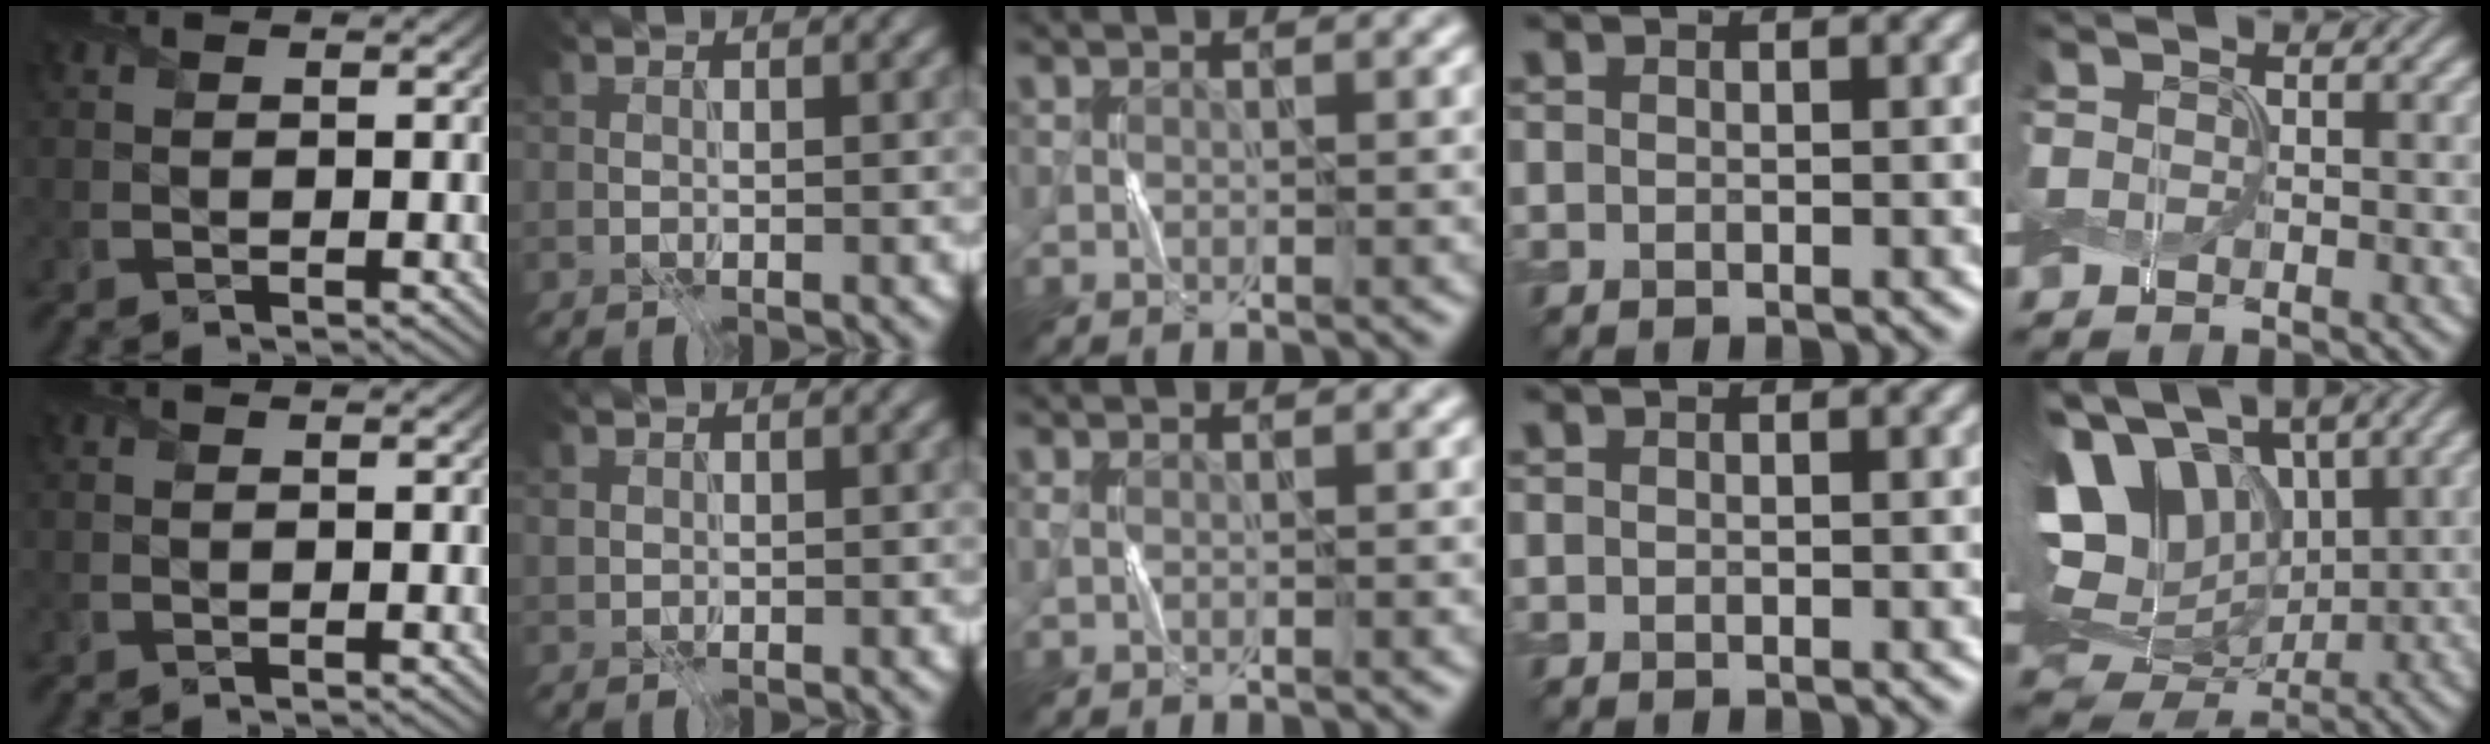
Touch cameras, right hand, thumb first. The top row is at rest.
{"index": {"total": 0.8, "force": [0.1, 0.8, 0.2], "torque": [-0.007, -0.004, 0.002]}, "little": {"total": 16.1, "force": [4.9, 10.8, 10.9], "torque": [-0.231, 0.032, 0.094]}}